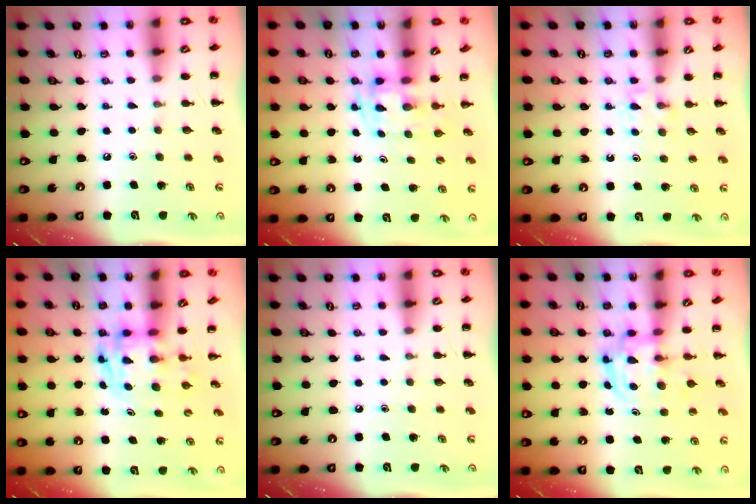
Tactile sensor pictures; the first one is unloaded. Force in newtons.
{"total": 2.8, "press": 2.5, "slide": 1.3}
{"total": 3.8, "press": 3.6, "slide": 1.3}
{"total": 2.8, "press": 2.8, "slide": 0.5}
{"total": 0.0}
{"total": 2.7, "press": 2.7, "slide": 0.3}